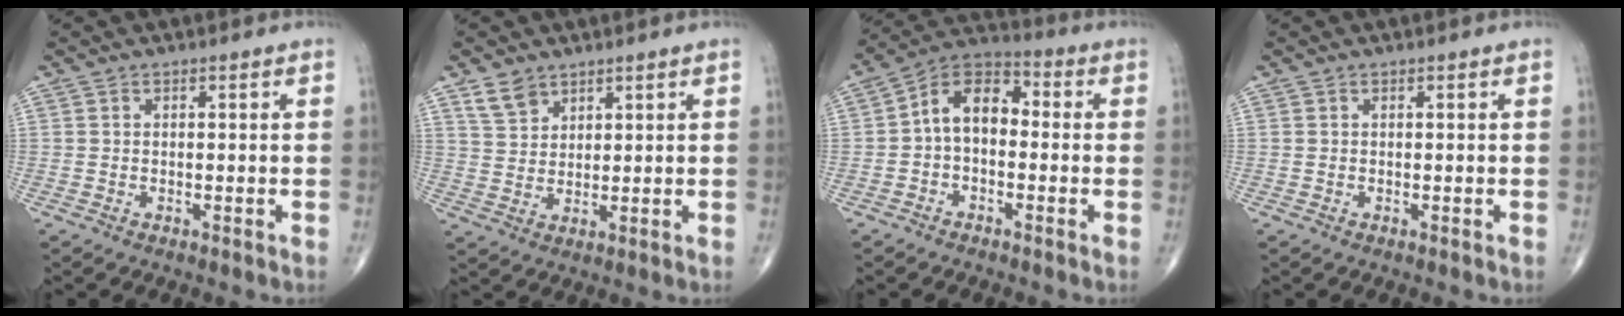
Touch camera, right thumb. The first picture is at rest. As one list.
[{"total": 5.0, "force": [3.3, 3.4, 1.5], "torque": [-0.010, -0.020, 0.068]}, {"total": 9.6, "force": [-0.3, 6.3, 7.3], "torque": [-0.097, 0.037, -0.024]}, {"total": 0.0}]